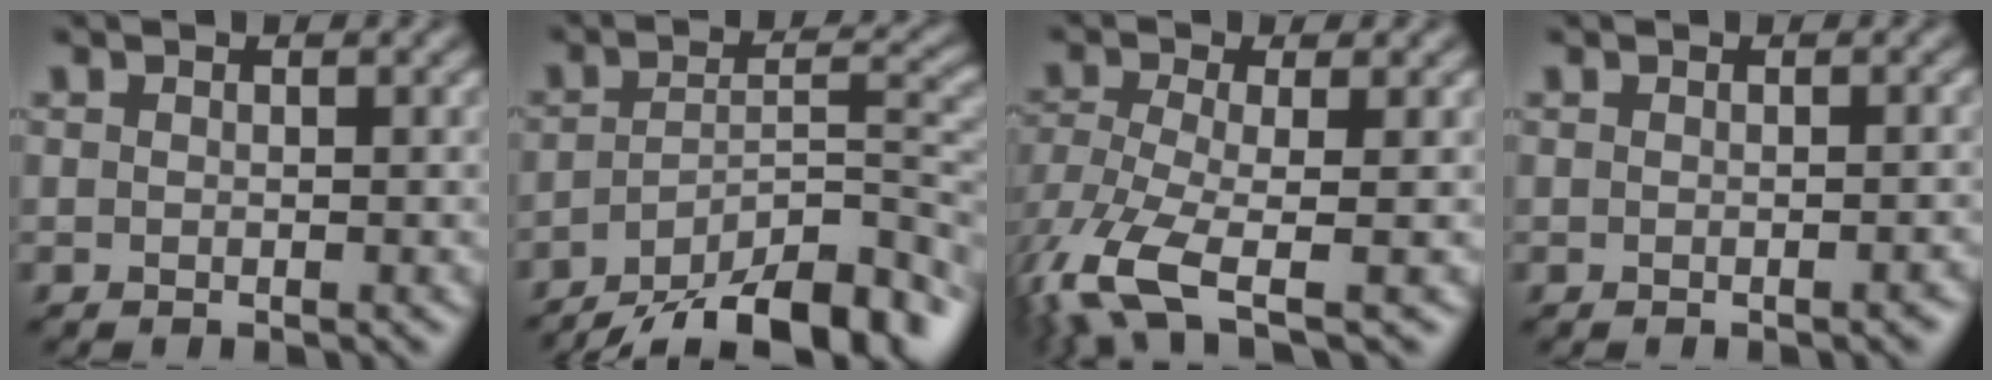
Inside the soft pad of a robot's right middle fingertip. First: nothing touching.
{"total": 11.2, "force": [-8.2, 4.0, 6.5], "torque": [-0.105, 0.004, -0.133]}
{"total": 7.7, "force": [-4.2, 2.9, 5.8], "torque": [-0.140, -0.012, -0.085]}
{"total": 1.1, "force": [-0.8, 0.3, 0.7], "torque": [-0.004, 0.002, -0.008]}